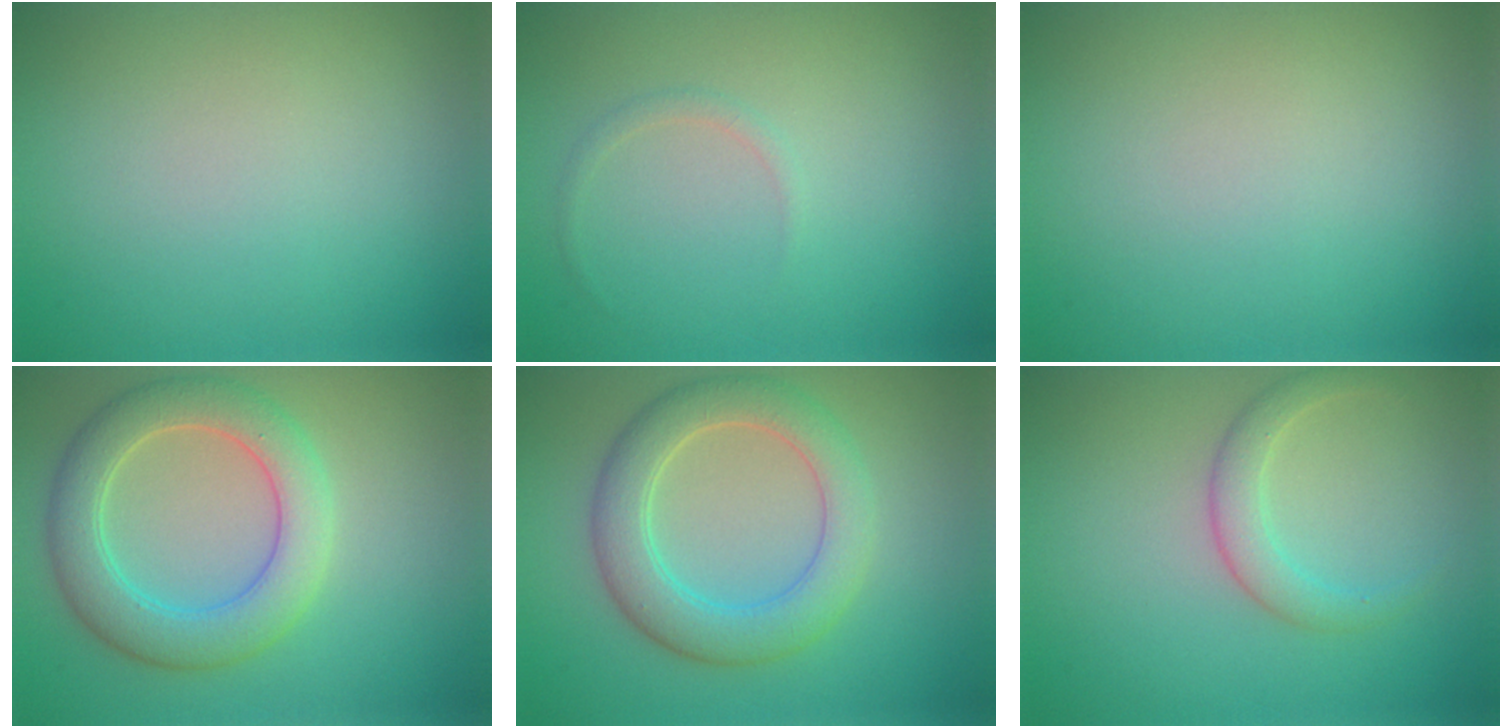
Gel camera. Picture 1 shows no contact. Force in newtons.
{"total": 0.7, "press": 0.7, "slide": 0.1}
{"total": 0.0}
{"total": 5.7, "press": 5.7, "slide": 0.5}
{"total": 5.3, "press": 5.3, "slide": 0.3}
{"total": 2.3, "press": 2.3, "slide": 0.1}